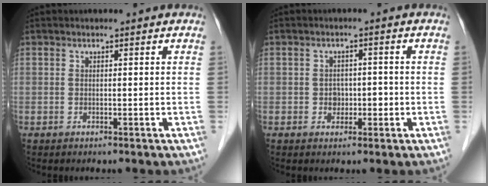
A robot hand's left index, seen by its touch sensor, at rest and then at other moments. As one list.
[{"total": 2.6, "force": [-0.8, 2.1, 1.3], "torque": [-0.016, 0.008, -0.007]}]